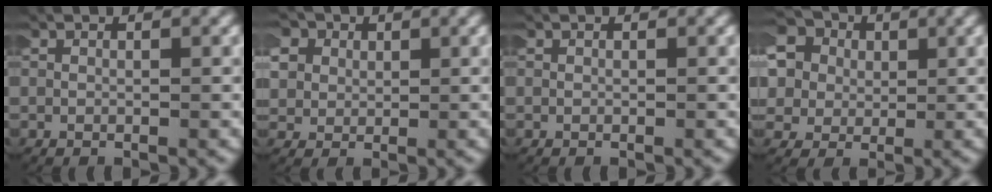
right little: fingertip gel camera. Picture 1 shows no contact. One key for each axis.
{"total": 5.9, "fx": 2.1, "fy": 4.9, "fz": 2.5, "tx": -0.080, "ty": -0.001, "tz": 0.030}
{"total": 0.0}
{"total": 11.7, "fx": 3.3, "fy": 10.2, "fz": 4.8, "tx": -0.149, "ty": -0.012, "tz": 0.040}